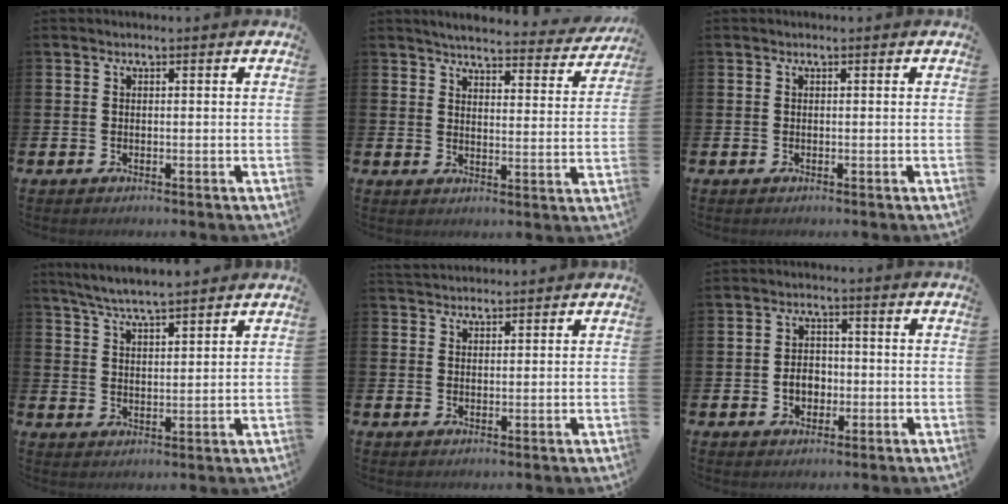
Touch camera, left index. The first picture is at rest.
{"total": 4.5, "force": [4.4, 0.5, 1.1], "torque": [-0.025, -0.036, 0.070]}
{"total": 0.0}
{"total": 5.8, "force": [5.6, 0.2, 1.6], "torque": [-0.050, -0.023, 0.101]}
{"total": 2.5, "force": [2.4, 0.6, 0.1], "torque": [0.005, -0.012, 0.044]}
{"total": 3.4, "force": [-0.8, 2.7, 2.0], "torque": [-0.022, -0.002, -0.023]}